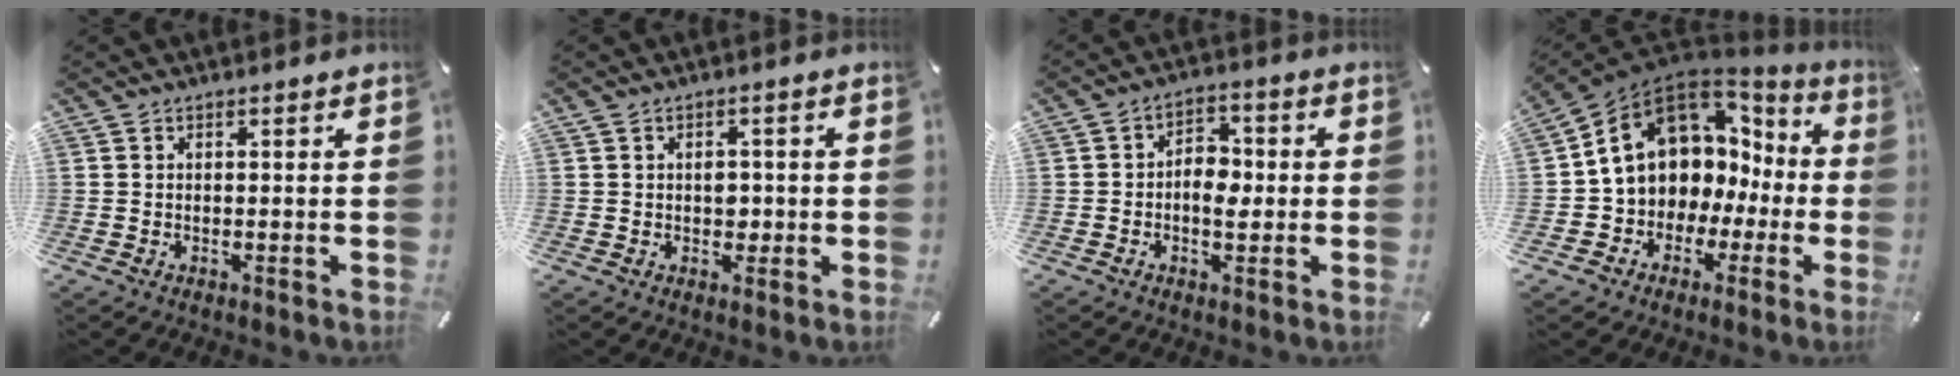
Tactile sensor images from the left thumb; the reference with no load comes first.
{"total": 3.4, "force": [-0.2, 2.6, 2.2], "torque": [-0.017, -0.006, -0.010]}
{"total": 6.4, "force": [-1.3, 4.3, 4.6], "torque": [-0.064, 0.009, -0.025]}
{"total": 12.9, "force": [3.8, 10.3, 6.7], "torque": [-0.132, -0.028, 0.069]}